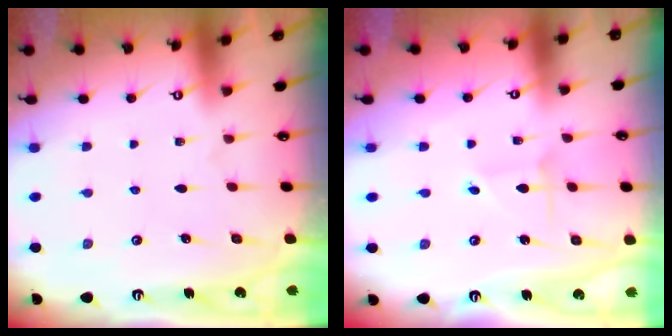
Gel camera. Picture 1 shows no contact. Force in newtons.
{"total": 1.8, "press": 1.8, "slide": 0.1}